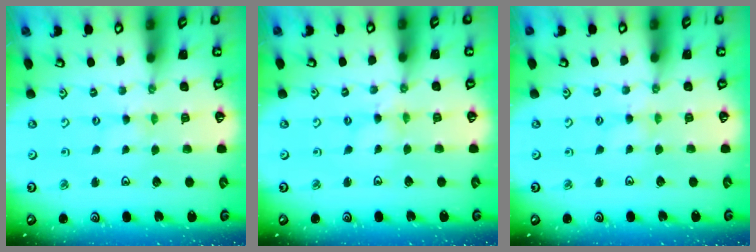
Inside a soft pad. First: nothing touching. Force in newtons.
{"total": 0.0}
{"total": 2.5, "press": 2.5, "slide": 0.4}